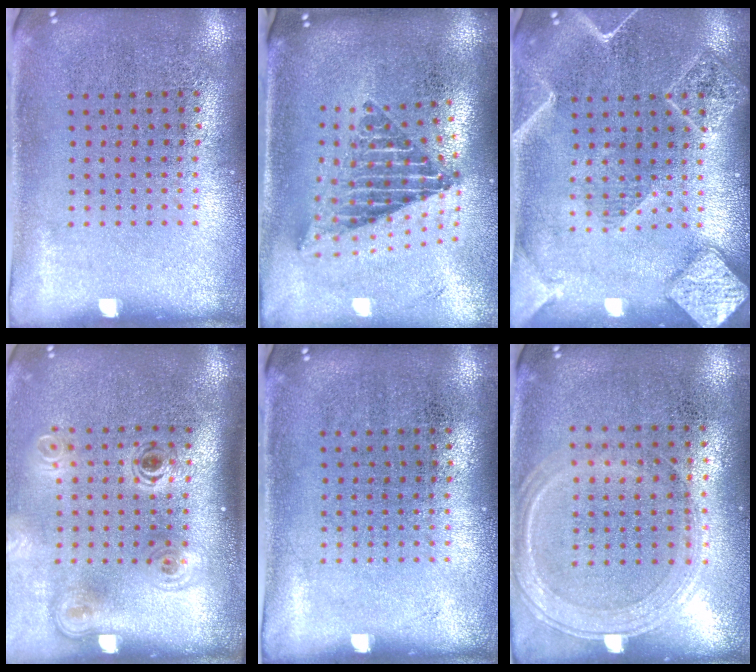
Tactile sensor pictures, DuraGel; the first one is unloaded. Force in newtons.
{"total": 2.4, "press": 1.7, "slide": 1.7}
{"total": 2.1, "press": 2.1, "slide": 0.3}
{"total": 2.1, "press": 1.4, "slide": 1.5}
{"total": 0.0}
{"total": 0.6, "press": 0.5, "slide": 0.2}